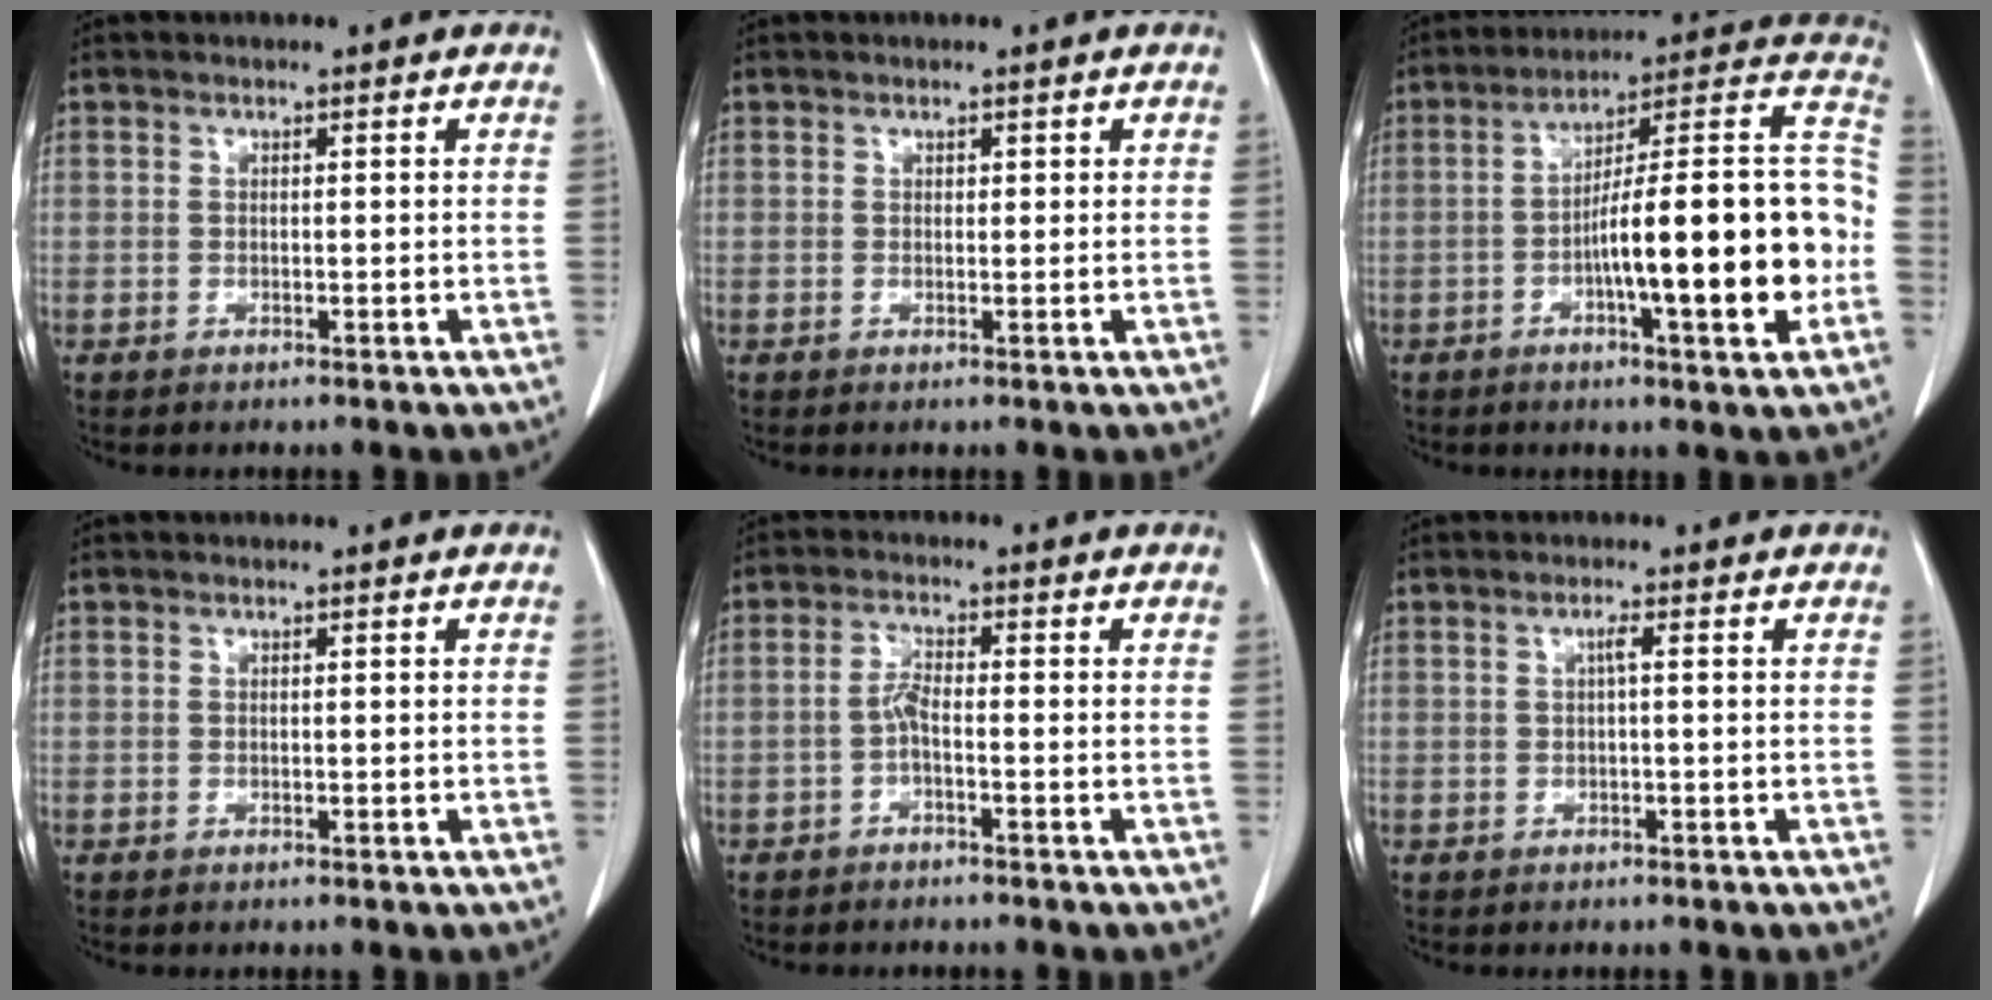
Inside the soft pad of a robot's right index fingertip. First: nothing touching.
{"total": 0.7, "force": [0.3, 0.5, 0.4], "torque": [0.001, 0.000, 0.004]}
{"total": 20.9, "force": [-4.4, 2.2, 20.3], "torque": [-0.264, 0.027, -0.064]}
{"total": 0.0}
{"total": 2.3, "force": [-0.9, 0.4, 2.1], "torque": [-0.041, 0.003, -0.022]}
{"total": 1.0, "force": [0.1, 0.0, 1.0], "torque": [-0.020, 0.002, 0.001]}